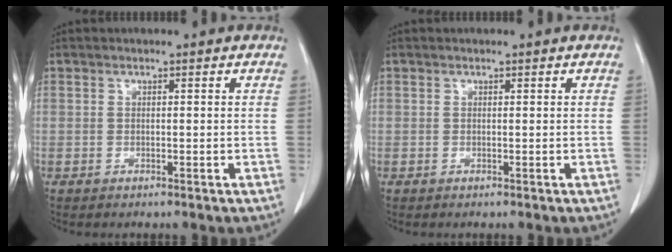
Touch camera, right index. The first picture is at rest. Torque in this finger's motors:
{"motor_torque": [0.12, -0.09, 0.02, 0.01]}